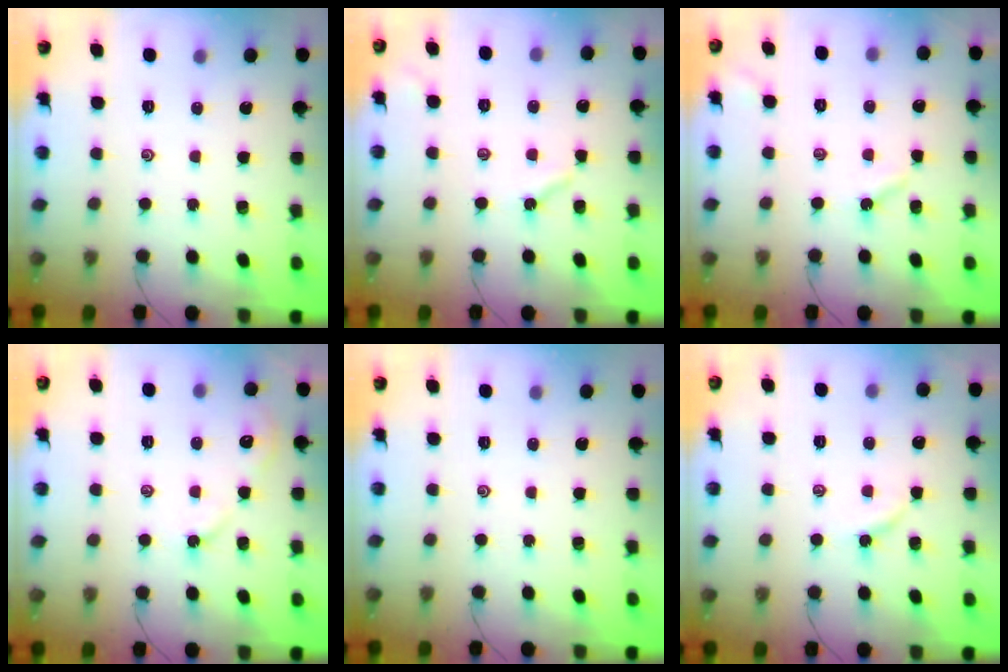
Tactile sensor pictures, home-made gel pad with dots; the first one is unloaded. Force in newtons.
{"total": 3.9, "press": 3.9, "slide": 0.6}
{"total": 3.5, "press": 3.5, "slide": 0.5}
{"total": 6.8, "press": 6.7, "slide": 0.8}
{"total": 0.0}
{"total": 2.7, "press": 2.6, "slide": 0.5}